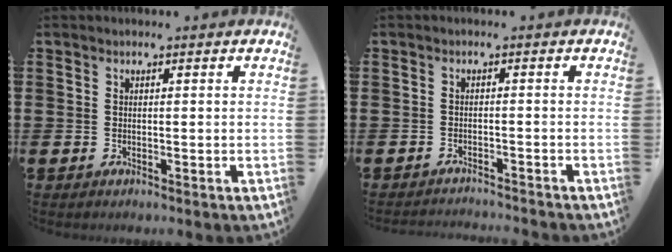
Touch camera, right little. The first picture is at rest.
{"total": 1.4, "force": [-1.4, -0.2, -0.1], "torque": [-0.001, 0.005, -0.030]}